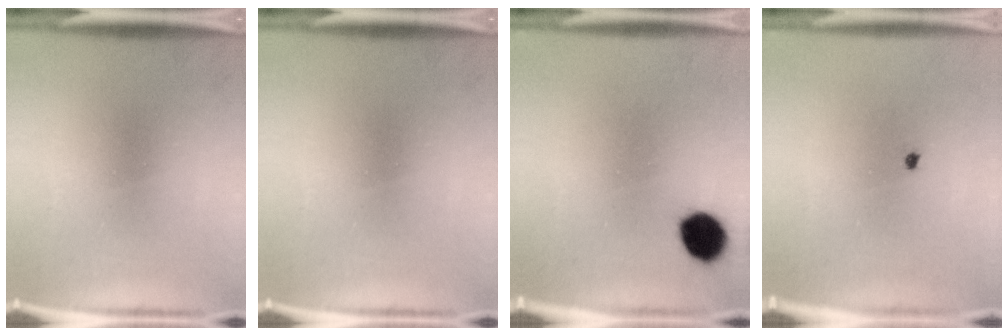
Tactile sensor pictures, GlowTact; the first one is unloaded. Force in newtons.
{"total": 0.0}
{"total": 8.0}
{"total": 0.5}